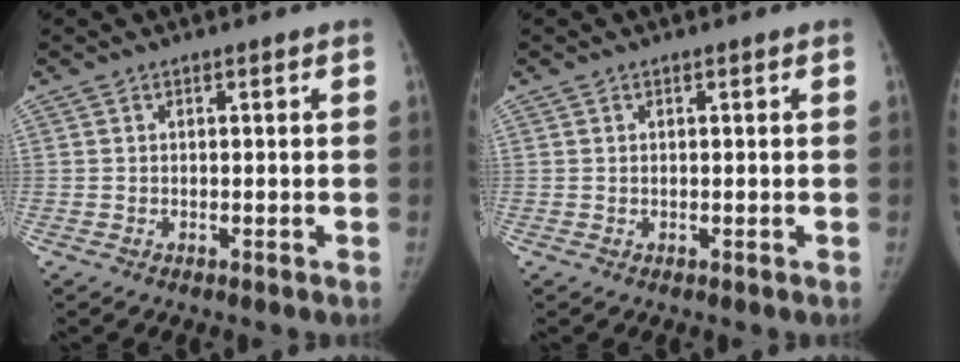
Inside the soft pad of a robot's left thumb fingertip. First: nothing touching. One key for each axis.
{"total": 0.0}